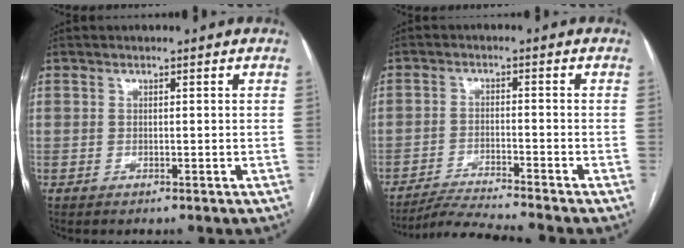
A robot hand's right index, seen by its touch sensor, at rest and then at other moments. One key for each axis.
{"total": 7.5, "fx": -6.9, "fy": -2.2, "fz": 1.9, "tx": -0.023, "ty": -0.018, "tz": -0.124}